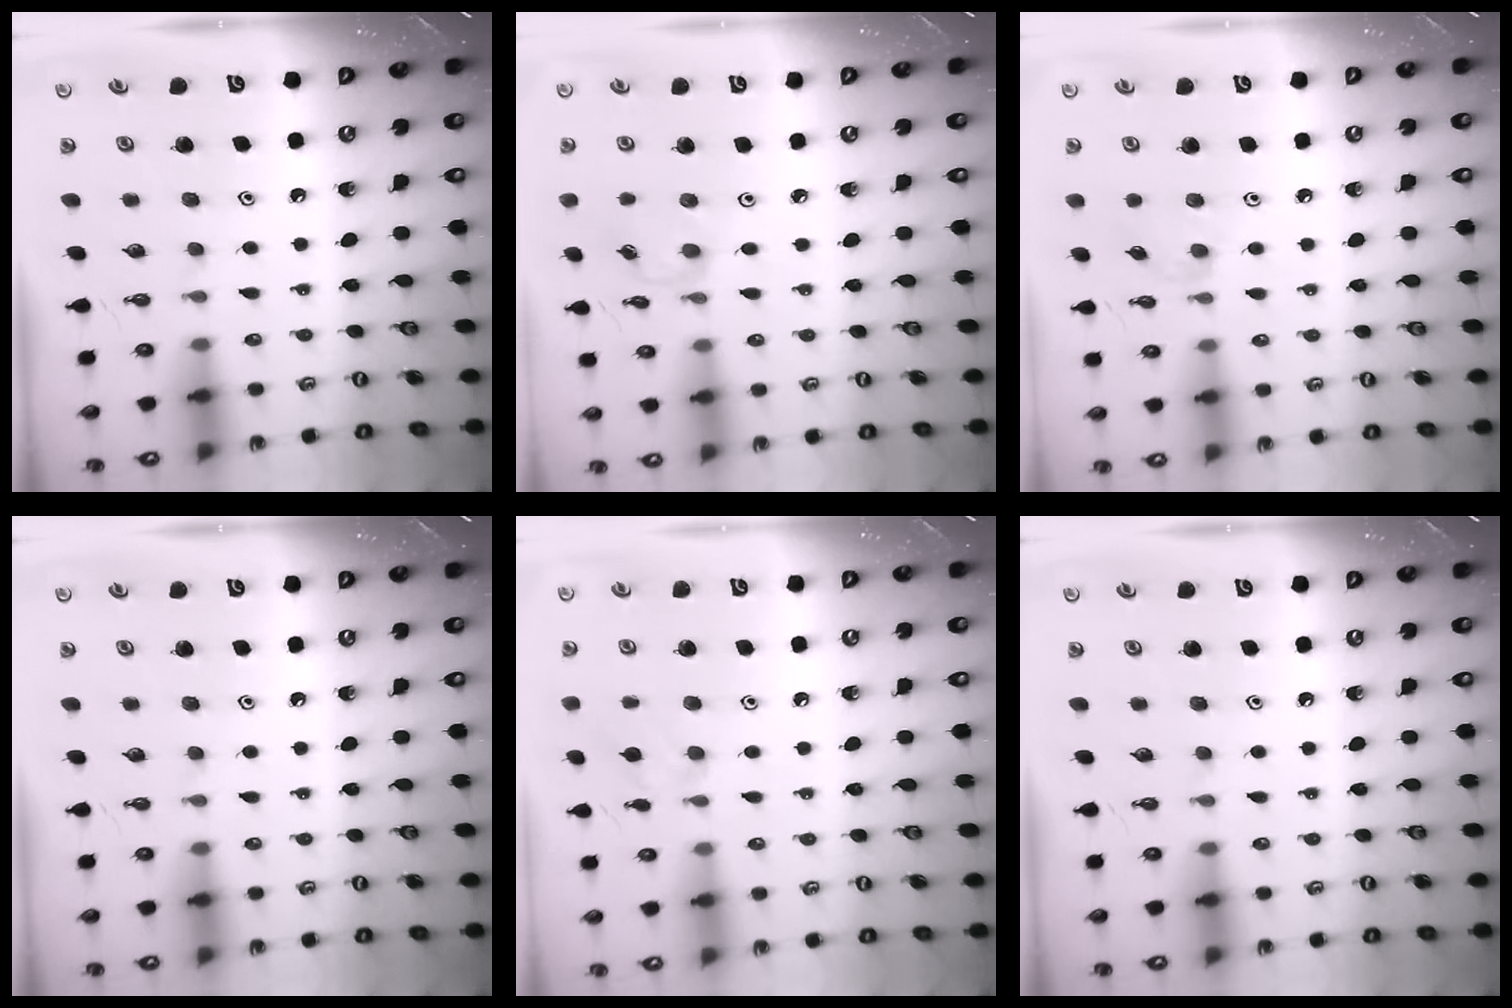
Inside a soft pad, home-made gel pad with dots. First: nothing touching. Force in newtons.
{"total": 2.9, "press": 2.9, "slide": 0.4}
{"total": 3.7, "press": 3.7, "slide": 0.5}
{"total": 0.0}
{"total": 7.3, "press": 7.3, "slide": 0.7}
{"total": 0.0}